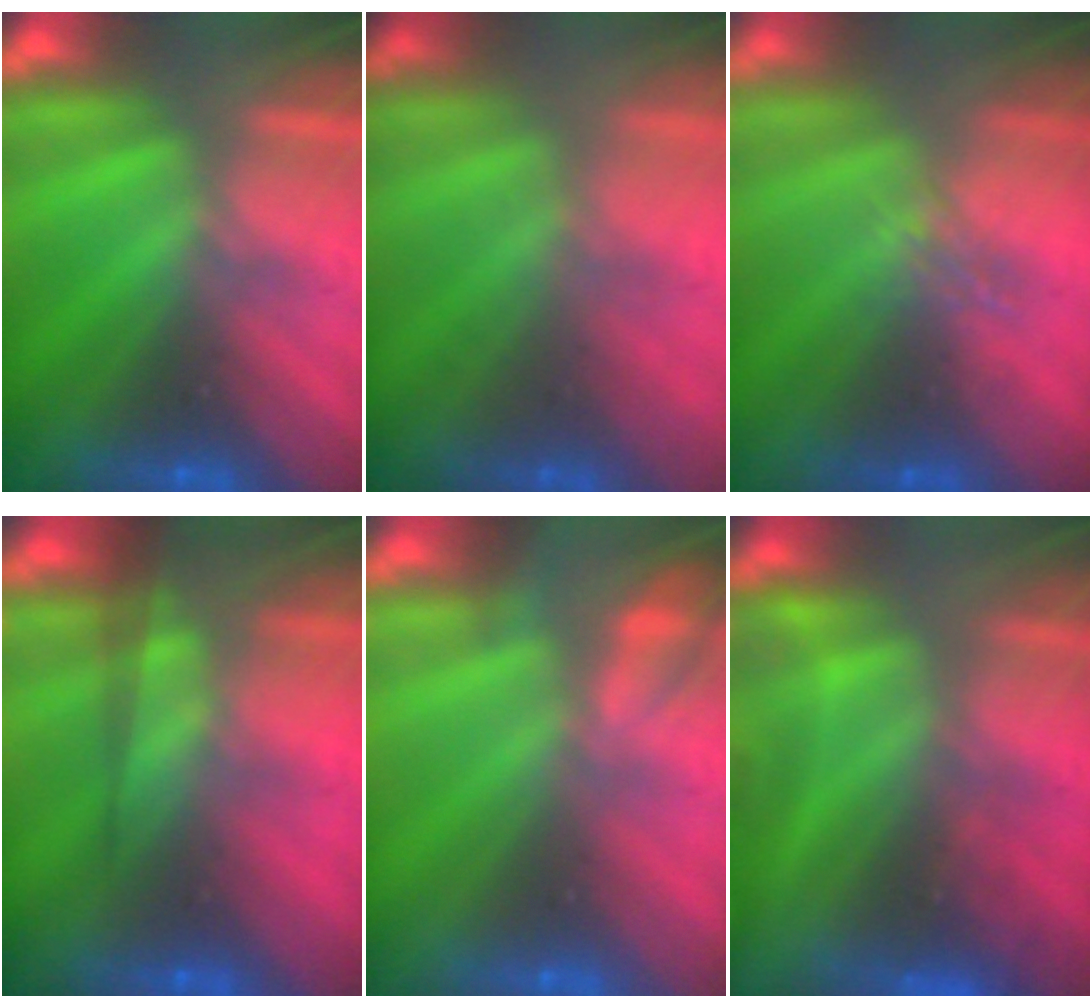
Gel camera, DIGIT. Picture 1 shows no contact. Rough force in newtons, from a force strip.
{"total": 1.5}
{"total": 1.6}
{"total": 7.7}
{"total": 2.2}
{"total": 3.4}